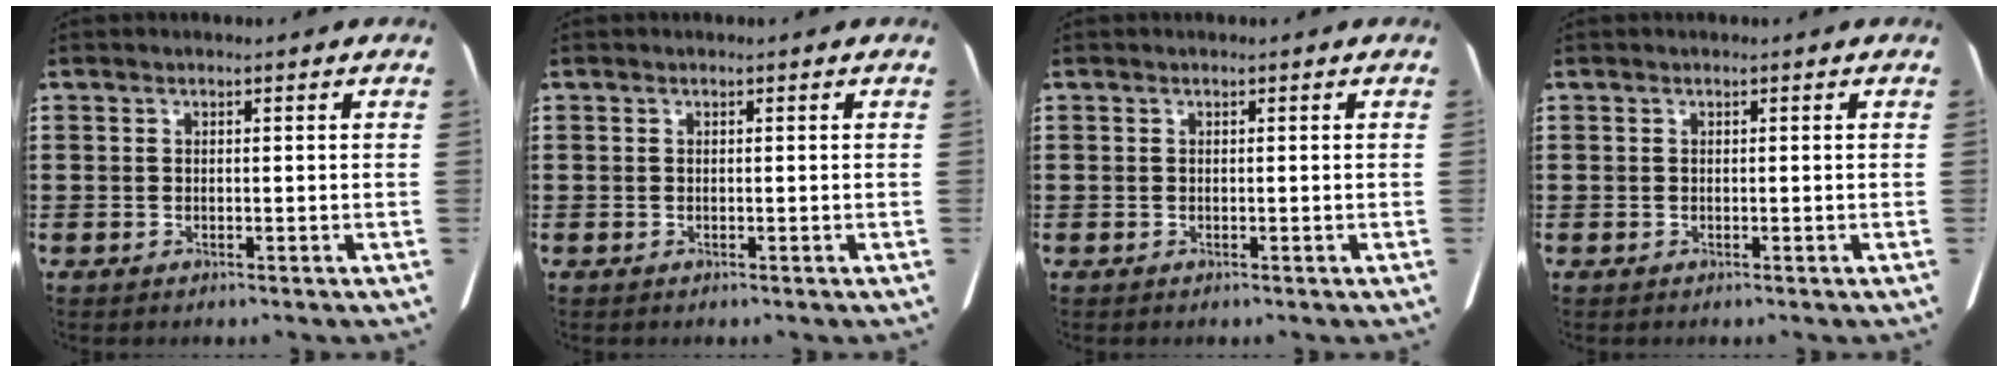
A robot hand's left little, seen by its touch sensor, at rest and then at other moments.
{"total": 0.0}
{"total": 0.0}
{"total": 0.0}